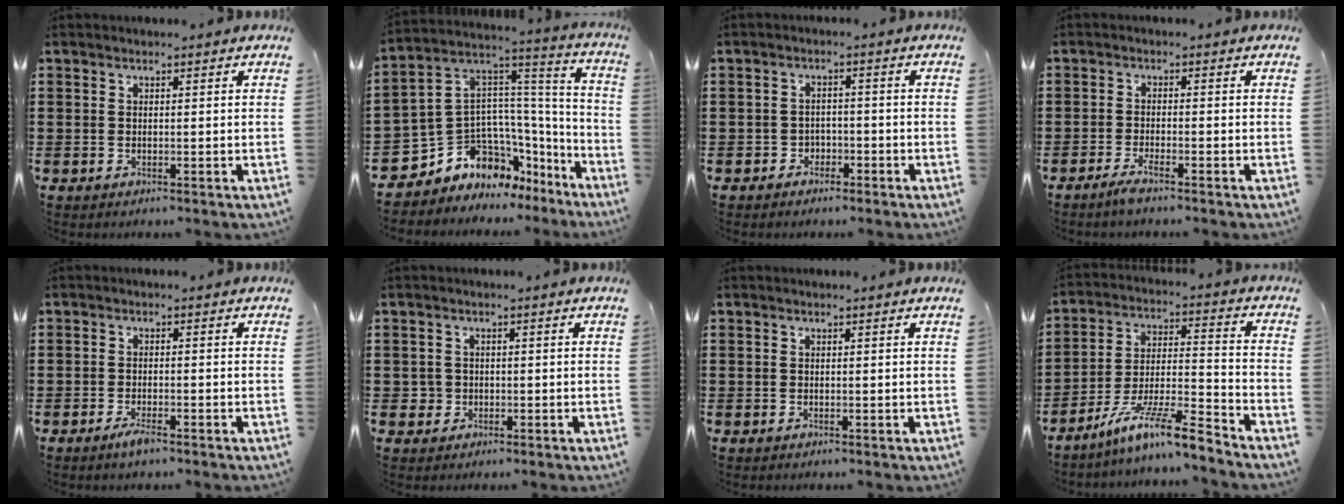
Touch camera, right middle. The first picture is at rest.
{"total": 7.8, "force": [-4.7, 5.9, 2.1], "torque": [-0.086, -0.027, -0.092]}
{"total": 2.2, "force": [-1.8, 1.3, 0.0], "torque": [-0.010, 0.001, -0.041]}
{"total": 2.1, "force": [-1.7, -0.2, 1.2], "torque": [-0.026, -0.001, -0.033]}
{"total": 2.1, "force": [-1.5, 0.2, 1.5], "torque": [-0.031, -0.004, -0.029]}
{"total": 2.0, "force": [-0.4, 2.0, 0.2], "torque": [-0.012, 0.006, -0.013]}
{"total": 0.0}
{"total": 10.7, "force": [-8.8, 0.6, 6.0], "torque": [-0.108, 0.011, -0.172]}